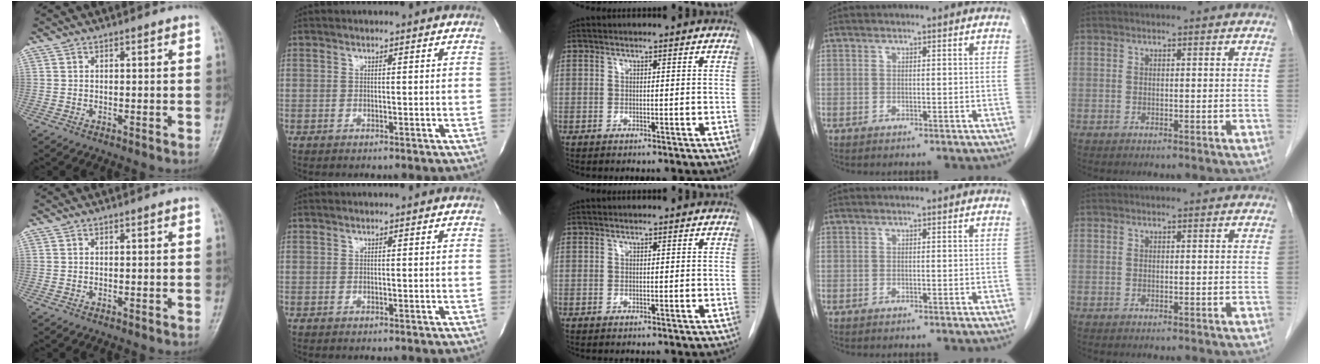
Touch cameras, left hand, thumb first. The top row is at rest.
{}